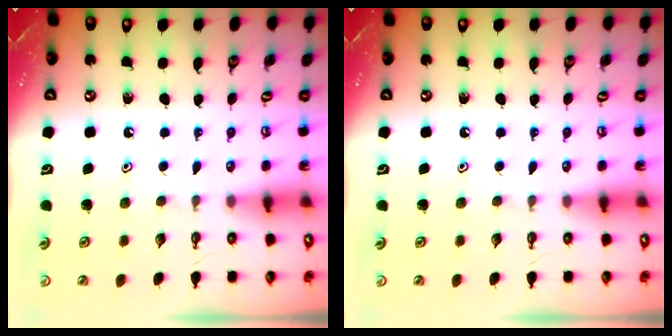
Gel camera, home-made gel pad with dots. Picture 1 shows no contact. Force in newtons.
{"total": 0.0}